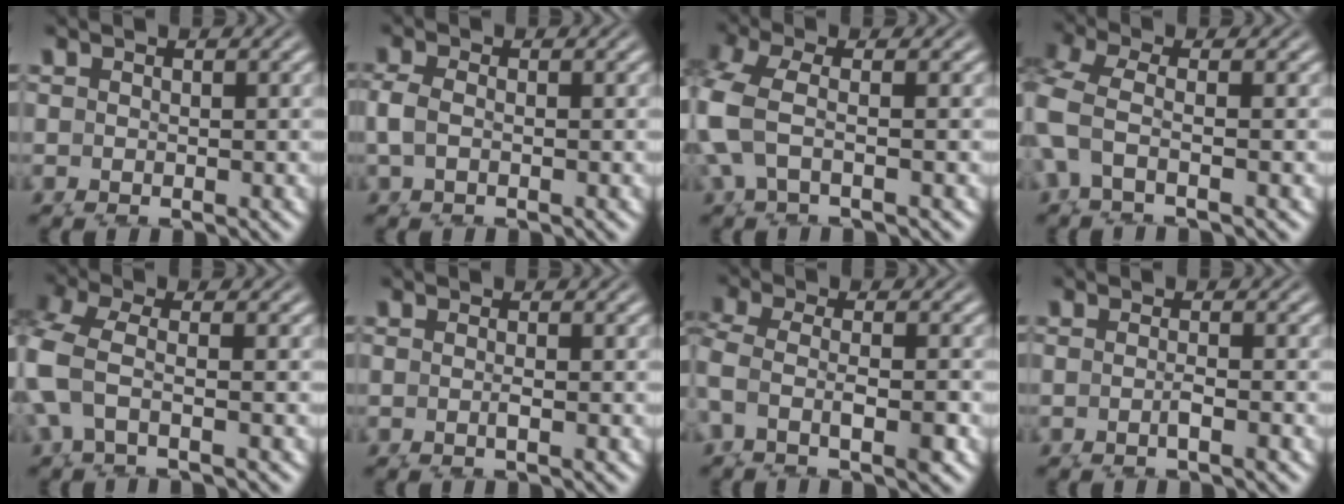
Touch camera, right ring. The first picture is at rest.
{"total": 2.0, "force": [0.3, 1.0, 1.7], "torque": [-0.049, -0.011, 0.012]}
{"total": 5.1, "force": [1.0, 3.7, 3.4], "torque": [-0.108, -0.013, 0.018]}
{"total": 3.7, "force": [0.4, 2.5, 2.7], "torque": [-0.095, -0.026, 0.021]}
{"total": 4.2, "force": [0.6, 2.9, 3.0], "torque": [-0.102, -0.020, 0.019]}
{"total": 0.8, "force": [0.2, -0.5, 0.6], "torque": [-0.011, -0.005, 0.006]}
{"total": 3.2, "force": [0.5, 1.9, 2.6], "torque": [-0.077, -0.028, 0.026]}
{"total": 1.0, "force": [0.0, -0.5, 0.8], "torque": [-0.013, -0.004, 0.001]}